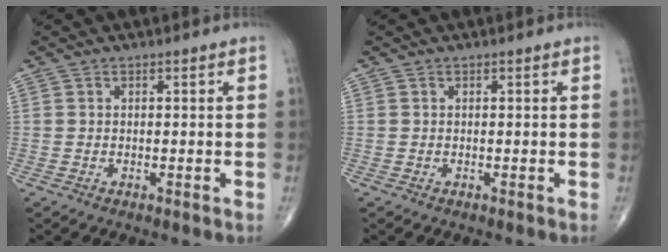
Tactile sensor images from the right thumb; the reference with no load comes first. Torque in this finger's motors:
{"motor_torque": [0.00, 0.00, 0.00, 0.00, 0.01]}